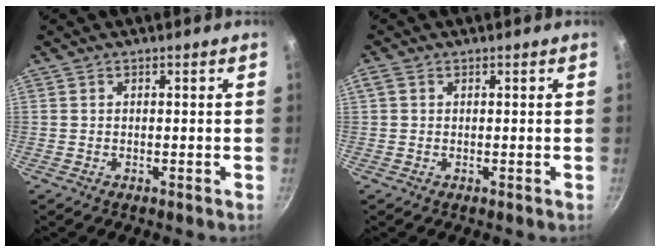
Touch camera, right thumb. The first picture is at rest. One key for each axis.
{"total": 1.3, "fx": 0.4, "fy": 1.0, "fz": 0.7, "tx": -0.017, "ty": 0.005, "tz": 0.007}